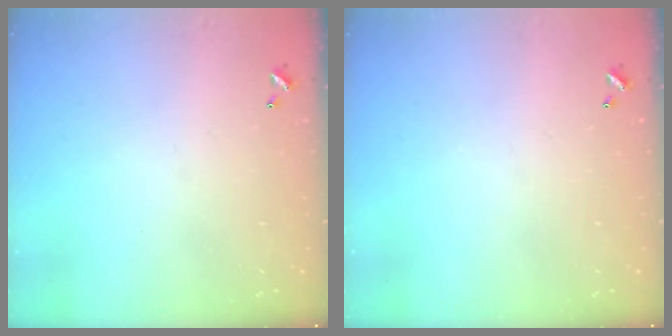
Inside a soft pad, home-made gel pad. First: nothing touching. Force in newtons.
{"total": 0.0}